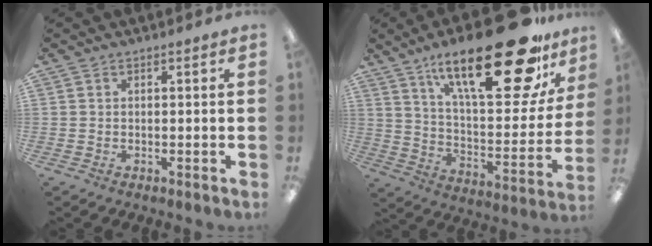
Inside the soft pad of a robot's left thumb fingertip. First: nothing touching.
{"total": 29.7, "force": [18.8, 9.4, 21.0], "torque": [-0.315, -0.117, 0.302]}